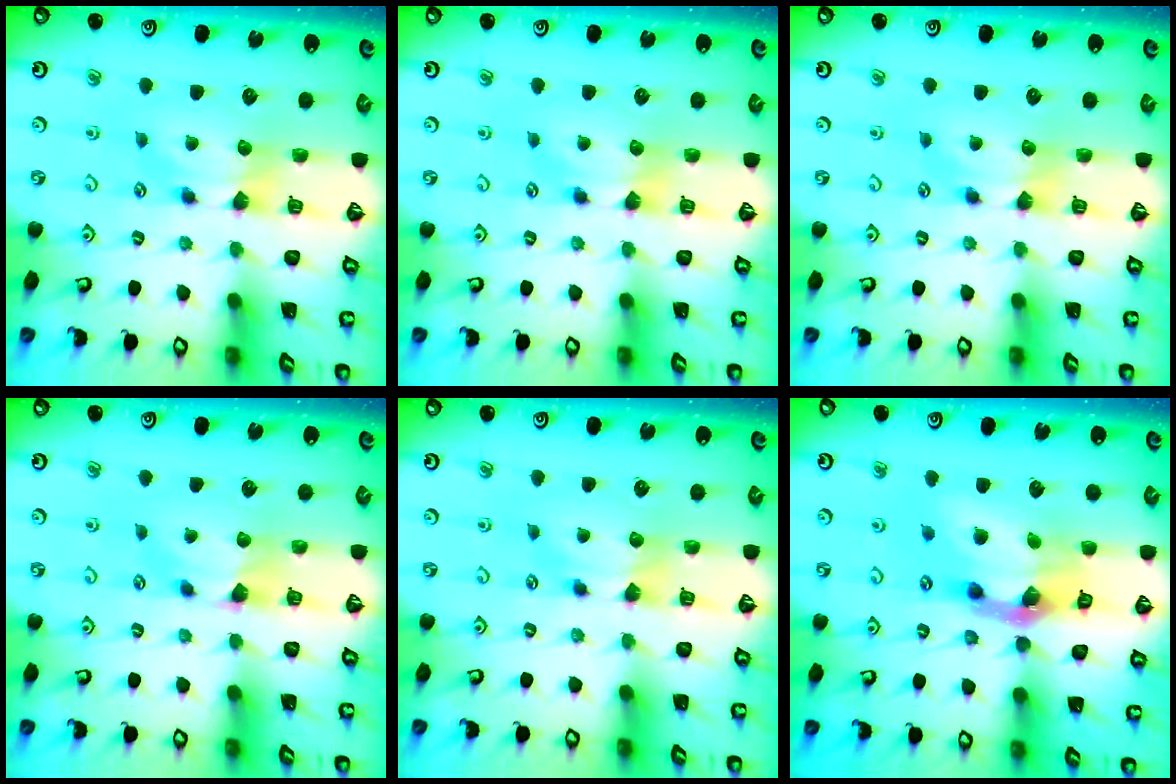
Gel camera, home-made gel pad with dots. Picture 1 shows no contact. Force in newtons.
{"total": 0.0}
{"total": 0.0}
{"total": 0.8, "press": 0.3, "slide": 0.7}
{"total": 0.0}
{"total": 9.2, "press": 8.7, "slide": 2.9}